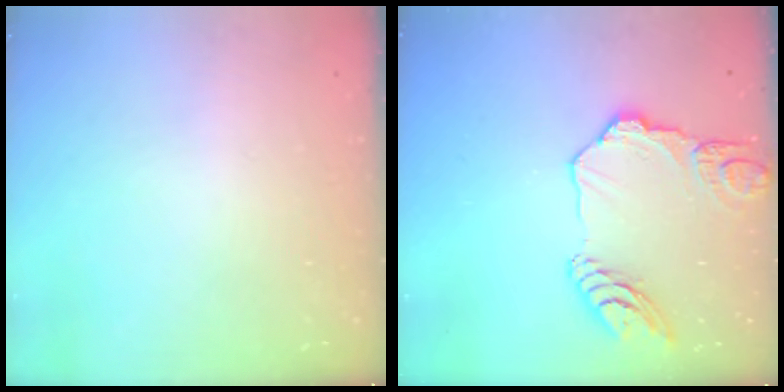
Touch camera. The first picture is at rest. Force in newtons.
{"total": 14.1, "press": 14.0, "slide": 1.4}